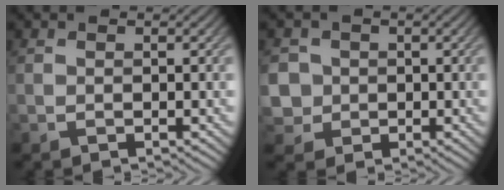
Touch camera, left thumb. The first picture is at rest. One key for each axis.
{"total": 4.3, "fx": 0.0, "fy": 4.2, "fz": 1.0, "tx": -0.033, "ty": -0.001, "tz": -0.013}